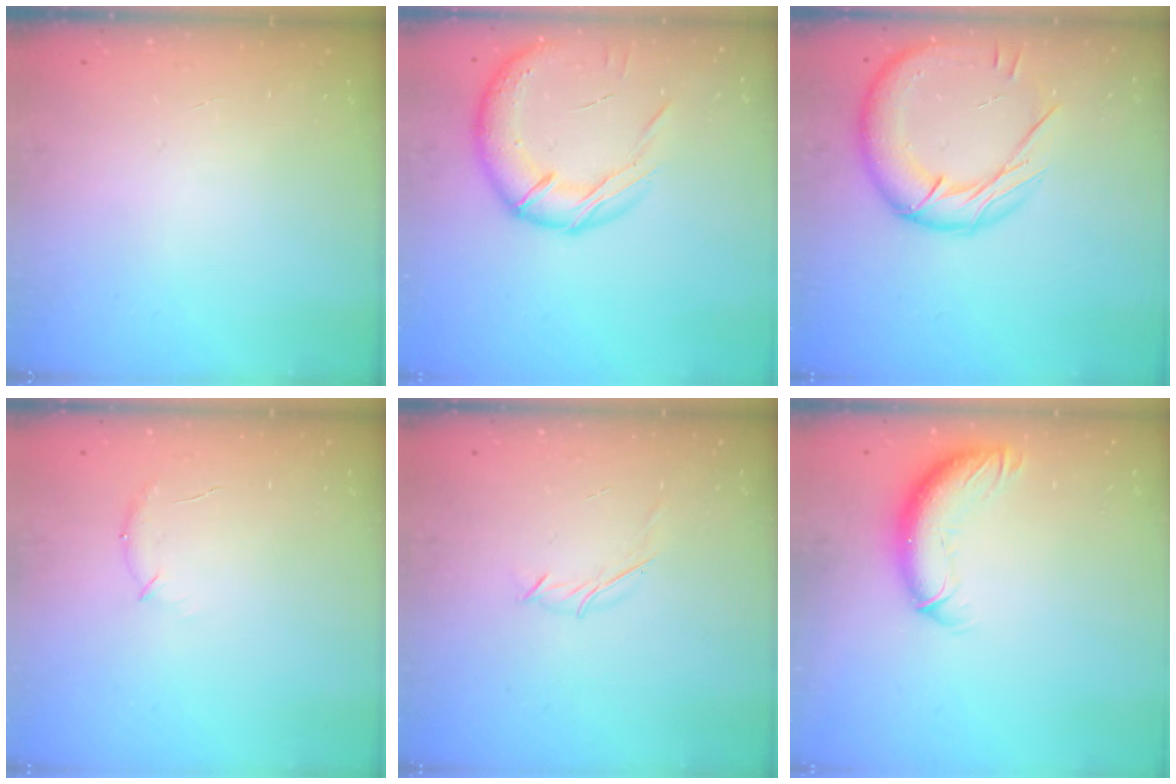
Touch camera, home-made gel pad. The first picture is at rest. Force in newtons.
{"total": 17.2, "press": 16.9, "slide": 3.1}
{"total": 18.0, "press": 17.9, "slide": 2.2}
{"total": 6.9, "press": 6.7, "slide": 1.8}
{"total": 3.9, "press": 3.8, "slide": 0.8}
{"total": 11.5, "press": 11.2, "slide": 2.6}